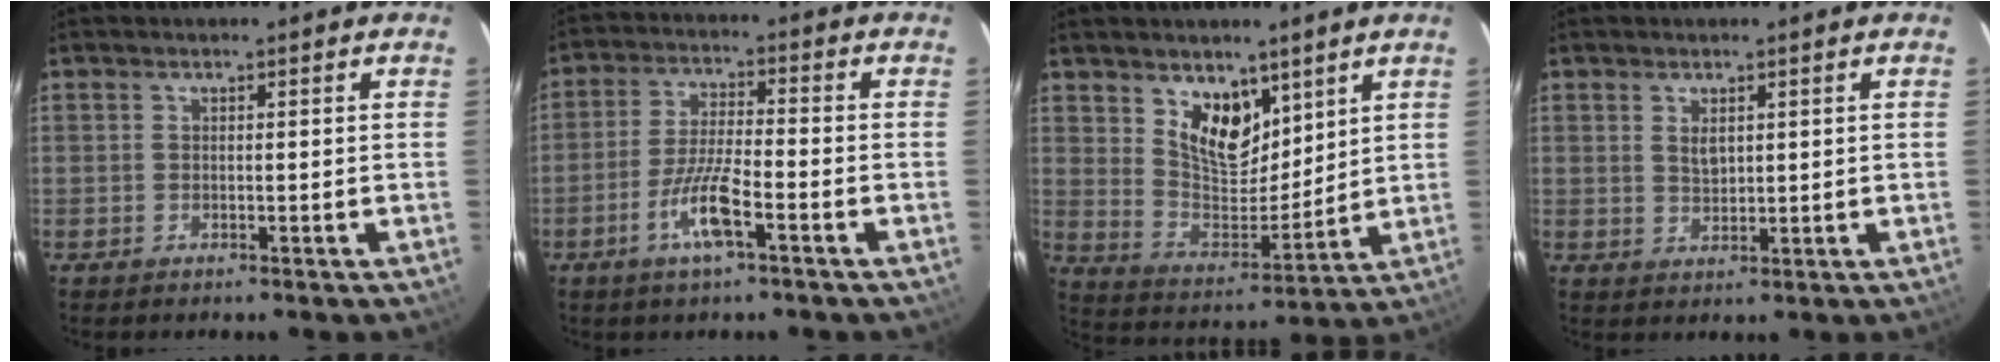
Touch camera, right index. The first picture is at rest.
{"total": 8.1, "force": [-4.2, 1.1, 6.9], "torque": [-0.141, -0.004, -0.083]}
{"total": 10.9, "force": [6.6, 6.1, 6.1], "torque": [-0.099, -0.012, 0.130]}
{"total": 2.6, "force": [1.0, 1.5, 1.8], "torque": [-0.030, 0.000, 0.020]}